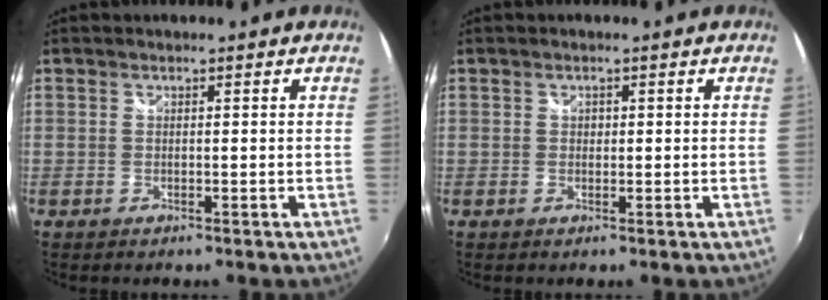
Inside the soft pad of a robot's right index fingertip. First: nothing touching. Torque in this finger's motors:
{"motor_torque": [0.21, 0.08, 0.17, 0.03]}